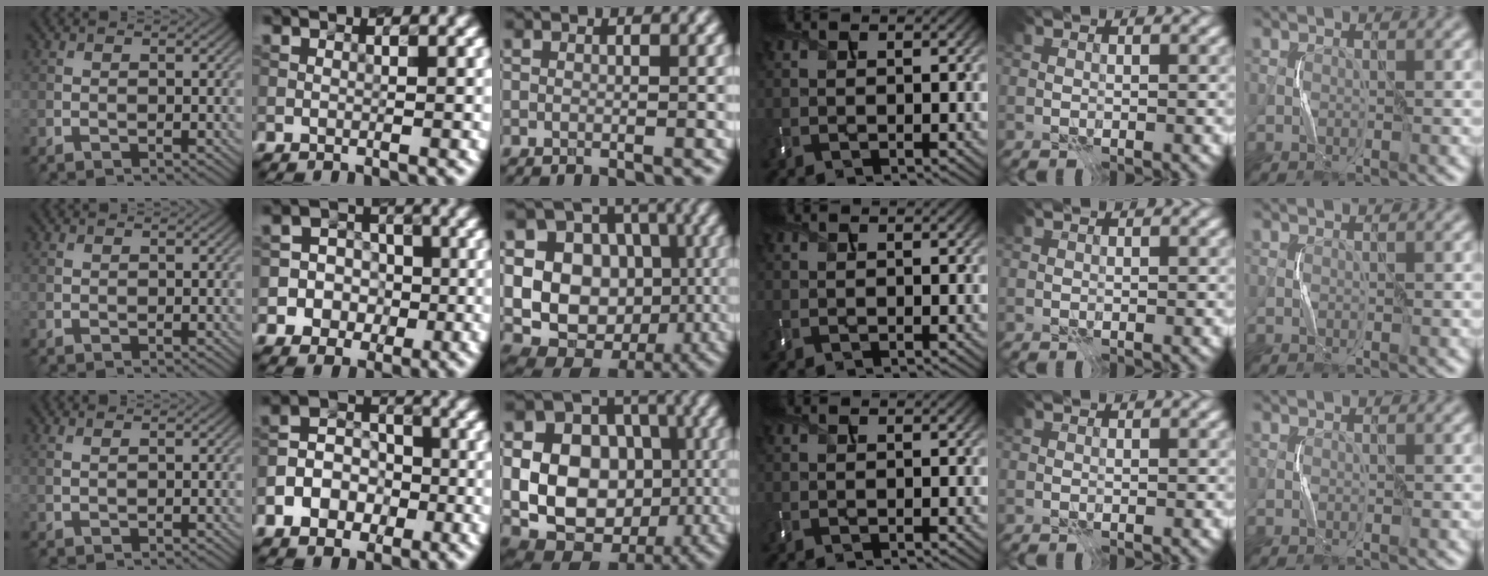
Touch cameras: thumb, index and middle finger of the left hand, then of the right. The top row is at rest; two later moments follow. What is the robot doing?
{"motion": "press", "object": "memory foam"}